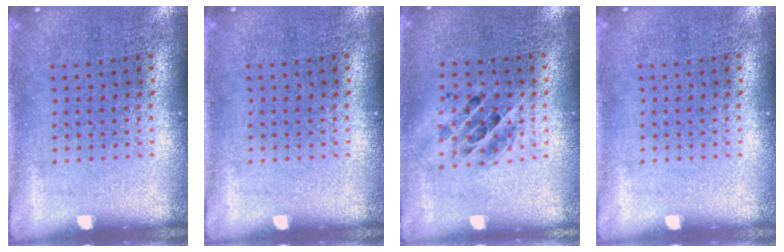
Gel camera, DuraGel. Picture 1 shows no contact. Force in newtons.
{"total": 0.0}
{"total": 1.4, "press": 1.2, "slide": 0.7}
{"total": 0.0}